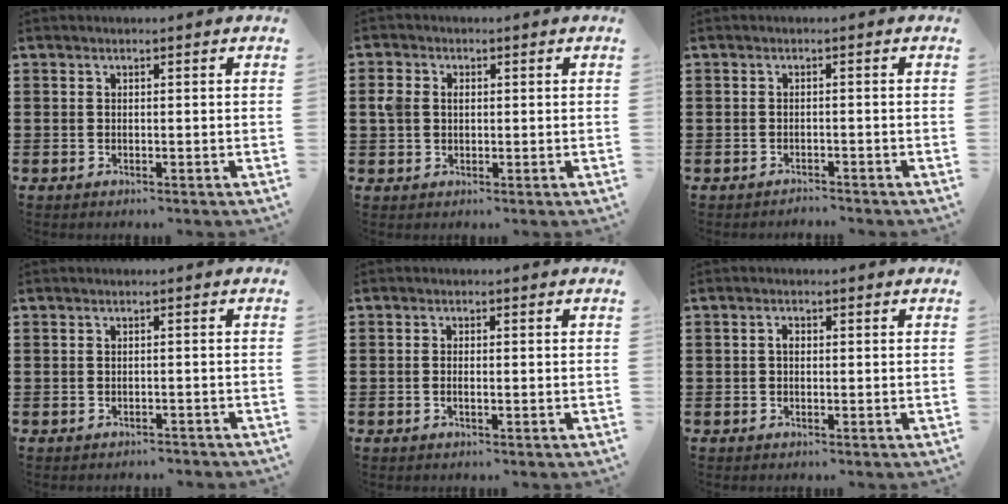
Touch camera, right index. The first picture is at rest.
{"total": 2.7, "force": [0.3, 2.1, 1.6], "torque": [-0.052, 0.005, 0.000]}
{"total": 1.3, "force": [-1.3, 0.0, -0.1], "torque": [-0.001, 0.001, -0.030]}
{"total": 1.1, "force": [-1.0, 0.2, 0.0], "torque": [-0.004, 0.000, -0.023]}
{"total": 1.0, "force": [-0.3, 0.3, 0.9], "torque": [-0.017, -0.004, -0.004]}
{"total": 1.2, "force": [0.0, 0.7, 0.9], "torque": [-0.019, 0.004, -0.001]}